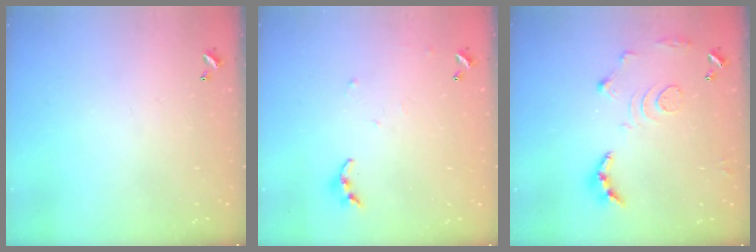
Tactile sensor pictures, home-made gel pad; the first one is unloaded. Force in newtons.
{"total": 4.6, "press": 4.6, "slide": 0.3}
{"total": 12.5, "press": 12.4, "slide": 1.1}